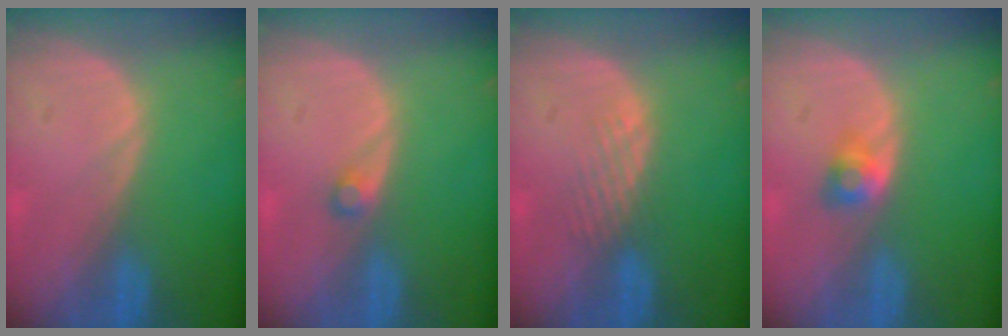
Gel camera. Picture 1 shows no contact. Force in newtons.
{"total": 1.3, "press": 1.2, "slide": 0.3}
{"total": 2.2, "press": 2.2, "slide": 0.2}
{"total": 2.6, "press": 2.3, "slide": 1.2}